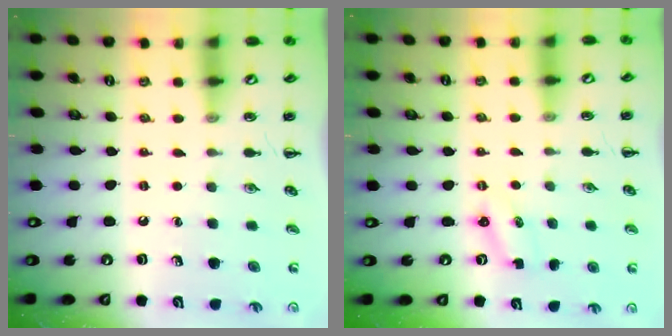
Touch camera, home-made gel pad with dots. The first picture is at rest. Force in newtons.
{"total": 2.3, "press": 2.2, "slide": 0.7}